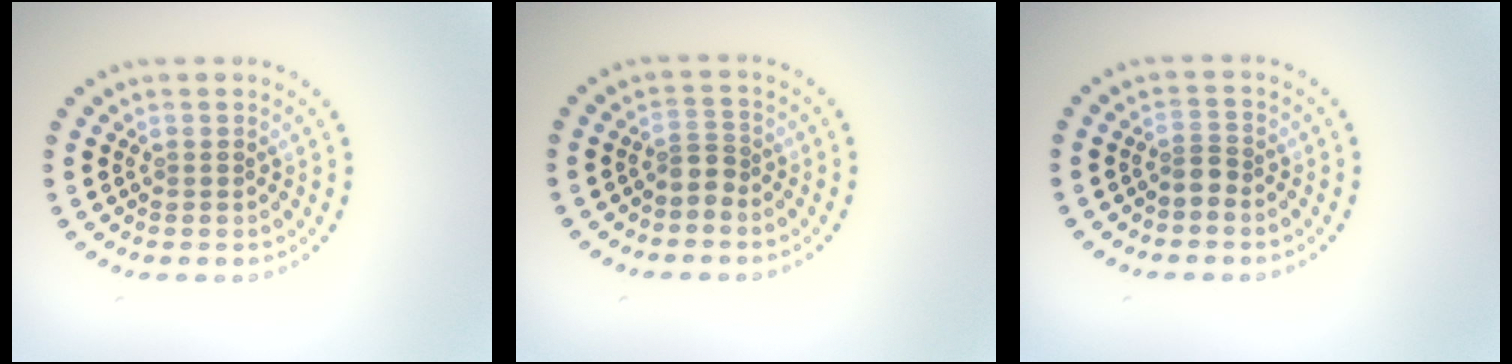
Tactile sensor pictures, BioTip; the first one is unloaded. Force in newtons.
{"total": 1.6, "press": 1.1, "slide": 1.2}
{"total": 1.2, "press": 0.8, "slide": 0.9}